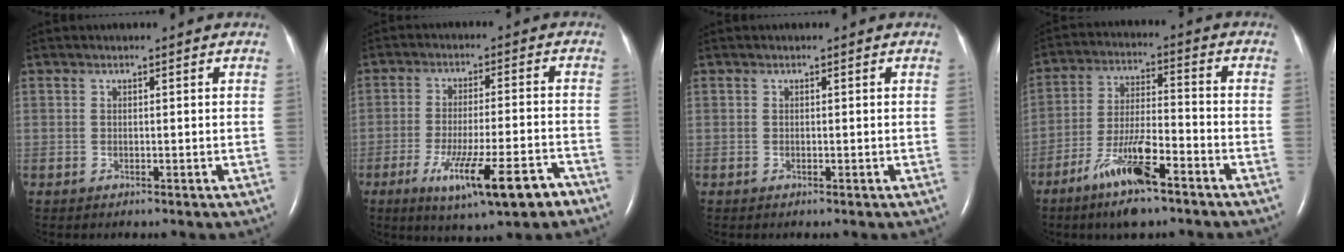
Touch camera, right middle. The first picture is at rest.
{"total": 12.1, "force": [-6.7, 1.5, 9.9], "torque": [-0.168, -0.021, -0.100]}
{"total": 0.0}
{"total": 11.3, "force": [-7.1, 1.8, 8.6], "torque": [-0.171, -0.017, -0.128]}